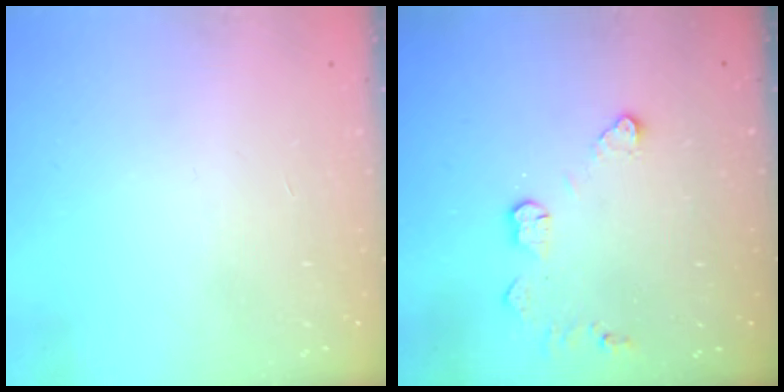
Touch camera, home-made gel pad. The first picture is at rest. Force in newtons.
{"total": 5.1, "press": 5.1, "slide": 0.2}